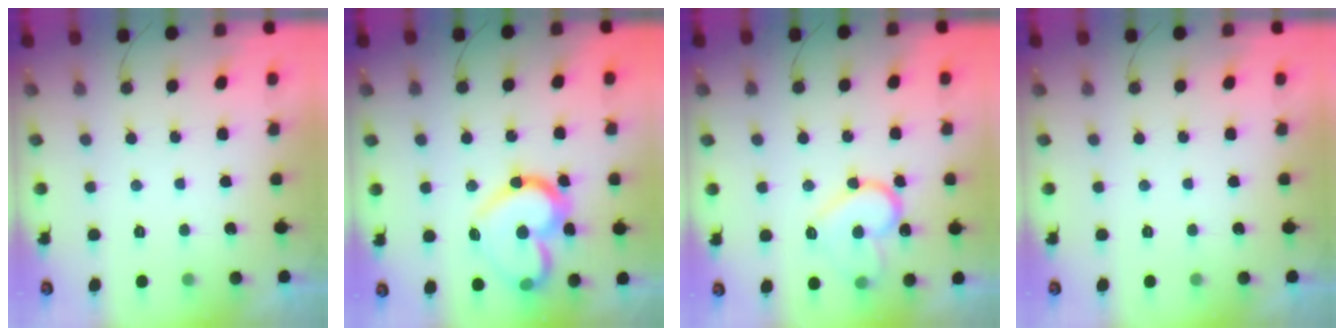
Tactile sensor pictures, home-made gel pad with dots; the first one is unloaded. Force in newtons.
{"total": 18.6, "press": 18.5, "slide": 2.2}
{"total": 14.0, "press": 13.9, "slide": 1.2}
{"total": 0.0}